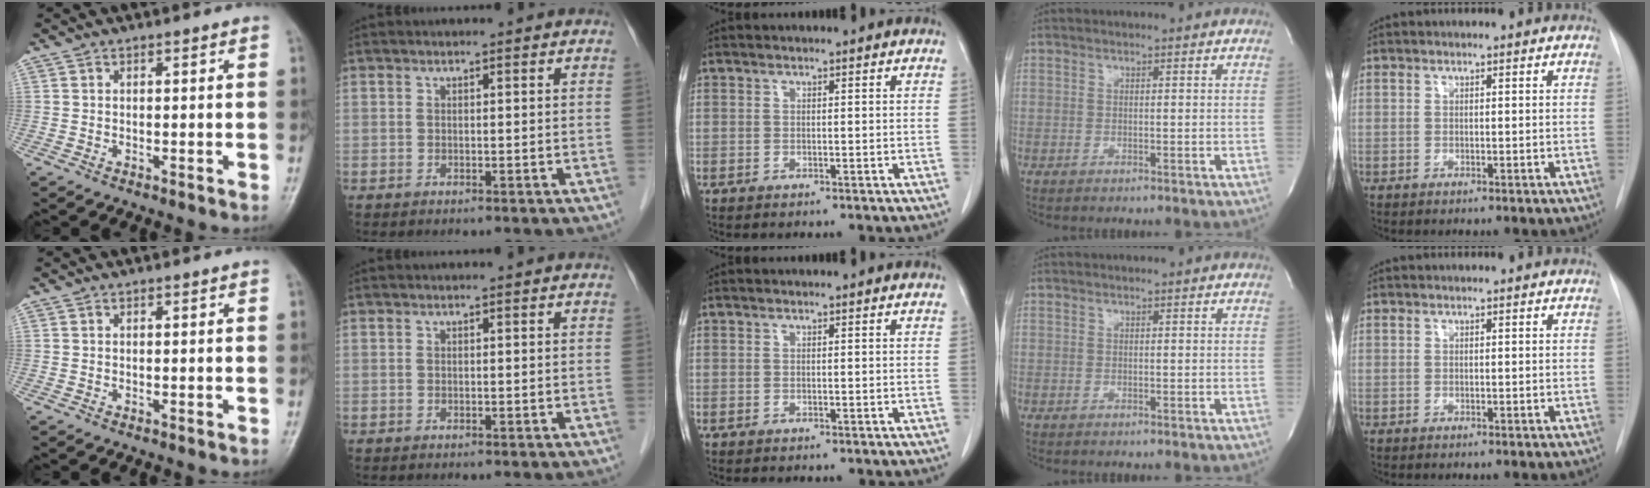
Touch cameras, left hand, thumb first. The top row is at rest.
{}